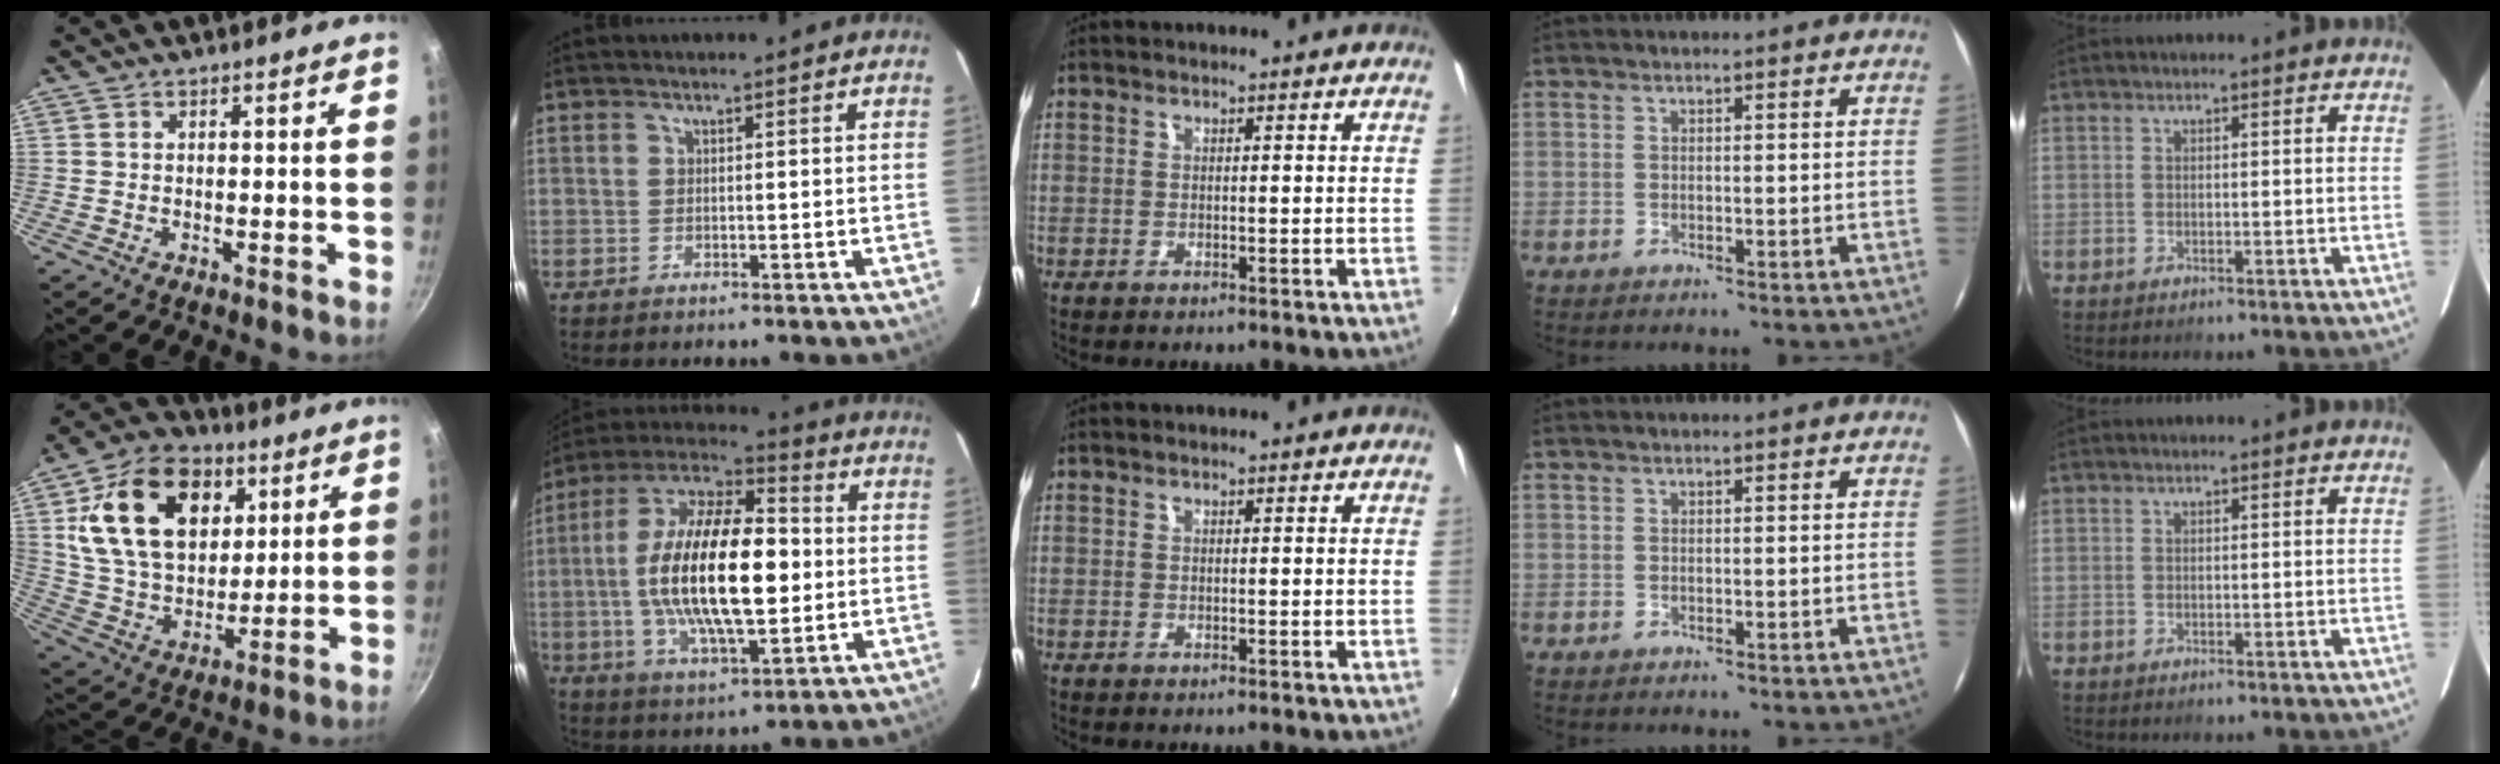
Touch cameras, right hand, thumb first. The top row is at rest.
{"thumb": {"total": 22.8, "force": [7.7, 15.6, 14.8], "torque": [-0.236, -0.013, 0.134]}, "index": {"total": 22.8, "force": [-0.7, 9.1, 20.9], "torque": [-0.396, 0.007, -0.020]}}